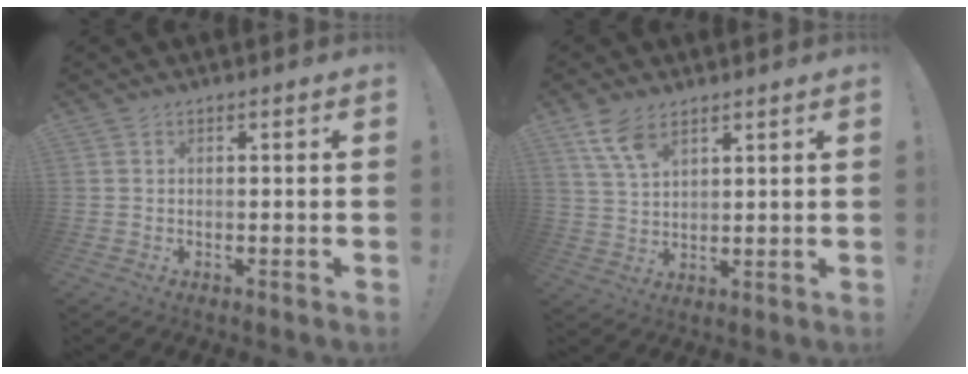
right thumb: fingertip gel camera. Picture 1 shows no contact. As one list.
[{"total": 8.7, "force": [5.7, 4.6, 4.7], "torque": [-0.095, -0.020, 0.112]}]